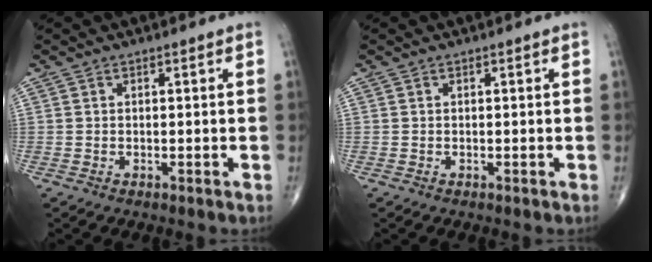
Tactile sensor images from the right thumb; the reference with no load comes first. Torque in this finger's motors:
{"motor_torque": [-0.04, 0.04, -0.01, 0.03, 0.00]}